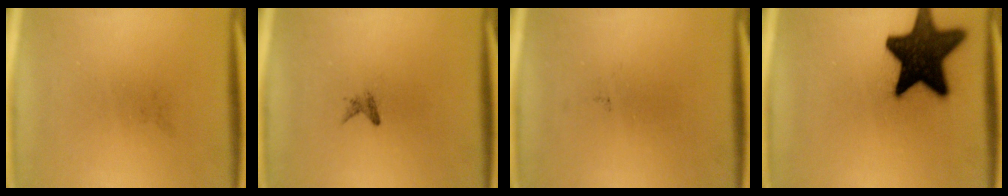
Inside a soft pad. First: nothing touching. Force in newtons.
{"total": 0.9}
{"total": 0.0}
{"total": 19.1}